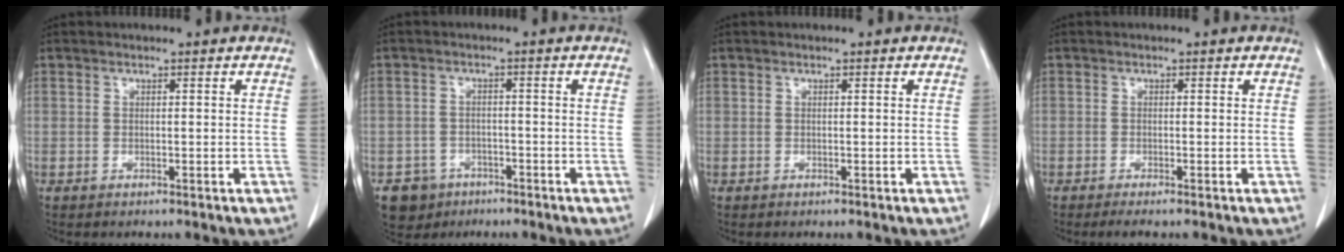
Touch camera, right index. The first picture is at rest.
{"total": 4.8, "force": [-2.9, 3.8, 0.3], "torque": [-0.002, 0.009, -0.042]}
{"total": 0.0}
{"total": 1.7, "force": [-1.4, 0.0, 1.0], "torque": [-0.016, -0.004, -0.022]}